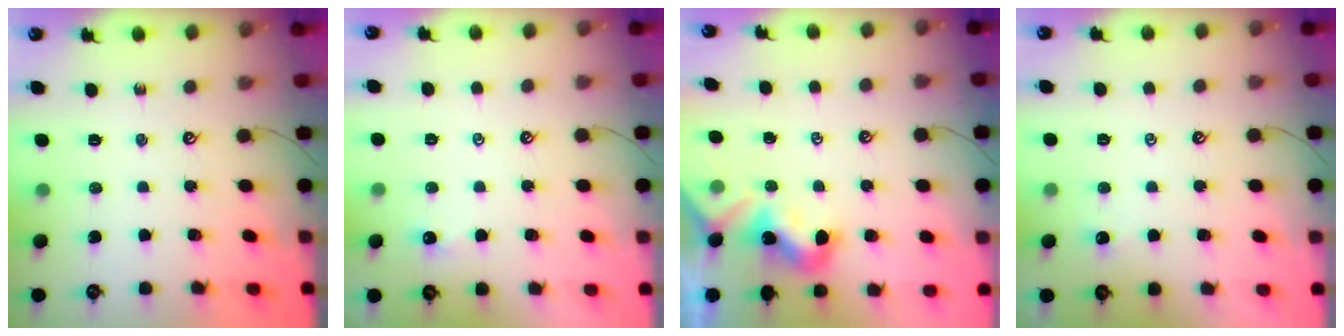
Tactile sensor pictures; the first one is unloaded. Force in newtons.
{"total": 2.4, "press": 2.3, "slide": 0.3}
{"total": 1.8, "press": 1.8, "slide": 0.2}
{"total": 1.9, "press": 1.9, "slide": 0.3}